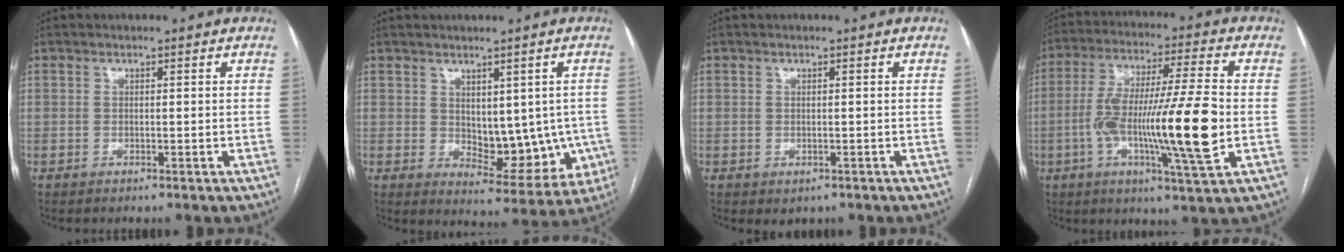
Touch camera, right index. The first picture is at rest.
{"total": 9.8, "force": [-0.2, 5.7, 7.9], "torque": [-0.086, 0.000, 0.018]}
{"total": 1.3, "force": [-0.4, 1.1, 0.5], "torque": [-0.007, 0.001, 0.002]}
{"total": 17.8, "force": [-3.0, 0.9, 17.5], "torque": [-0.315, -0.004, -0.055]}